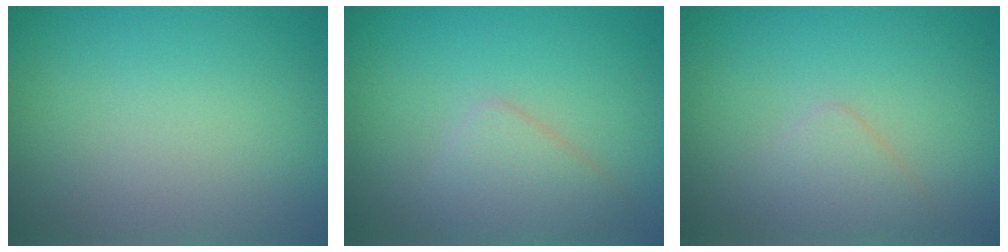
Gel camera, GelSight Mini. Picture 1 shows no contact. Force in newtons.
{"total": 2.4, "press": 2.4, "slide": 0.2}
{"total": 1.7, "press": 1.7, "slide": 0.0}